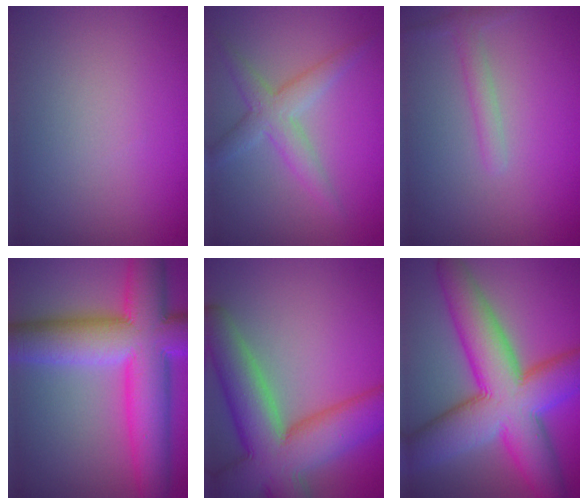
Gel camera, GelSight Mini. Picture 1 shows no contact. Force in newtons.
{"total": 3.3, "press": 3.3, "slide": 0.1}
{"total": 1.5, "press": 1.5, "slide": 0.0}
{"total": 12.9, "press": 12.9, "slide": 0.3}
{"total": 11.1, "press": 11.1, "slide": 0.7}
{"total": 12.6, "press": 12.6, "slide": 0.3}